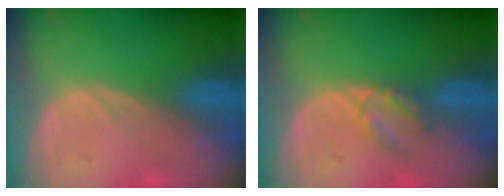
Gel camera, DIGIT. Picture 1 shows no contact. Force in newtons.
{"total": 2.8, "press": 2.8, "slide": 0.3}